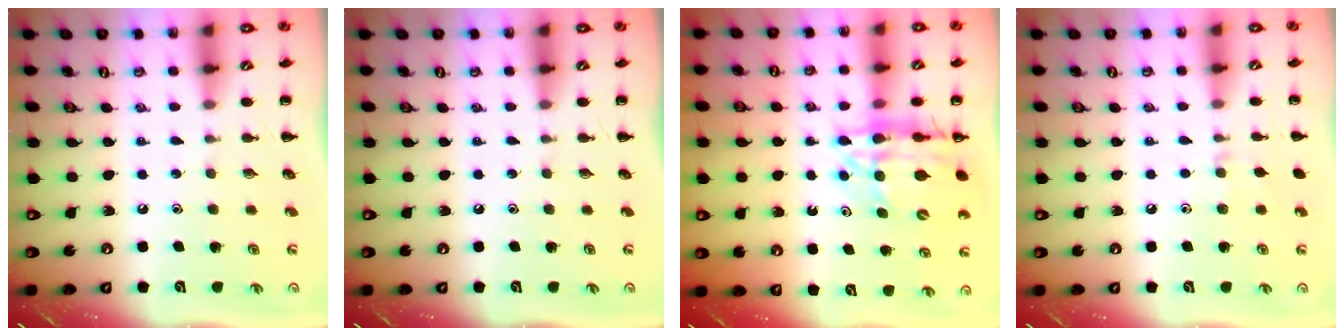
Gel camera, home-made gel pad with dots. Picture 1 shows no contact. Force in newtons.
{"total": 0.0}
{"total": 15.5, "press": 15.0, "slide": 3.8}
{"total": 4.9, "press": 4.6, "slide": 1.7}